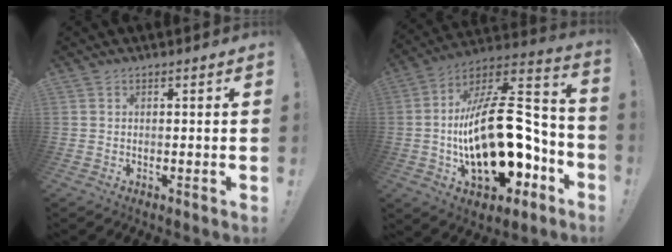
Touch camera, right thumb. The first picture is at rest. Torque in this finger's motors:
{"motor_torque": [2.20, 2.82, 1.57, -1.19, 0.25]}